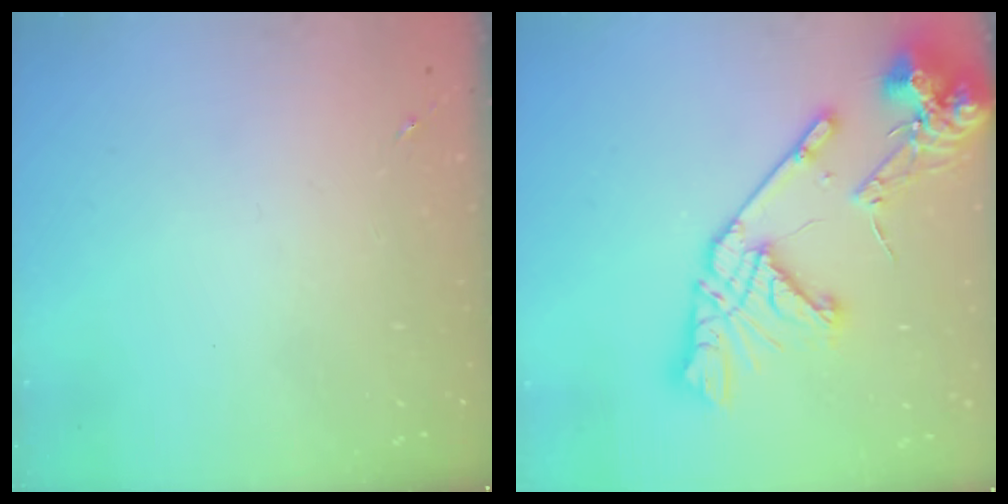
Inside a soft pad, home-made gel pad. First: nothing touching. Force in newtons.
{"total": 20.9, "press": 20.7, "slide": 2.5}